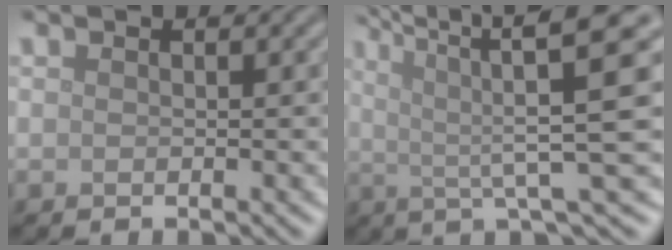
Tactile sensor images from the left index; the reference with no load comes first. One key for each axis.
{"total": 10.5, "fx": 2.6, "fy": 1.5, "fz": 10.1, "tx": -0.138, "ty": 0.024, "tz": 0.041}